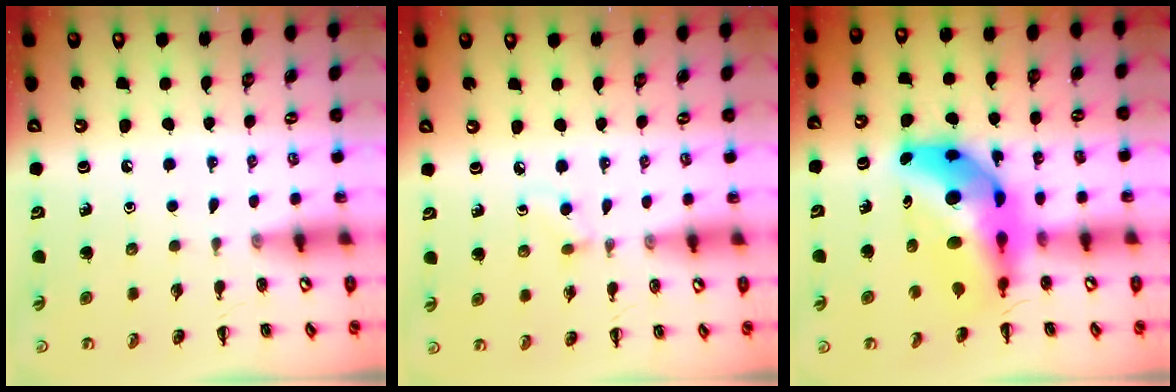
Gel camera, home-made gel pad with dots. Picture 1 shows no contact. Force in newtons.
{"total": 3.6, "press": 3.3, "slide": 1.4}
{"total": 13.6, "press": 12.9, "slide": 4.1}